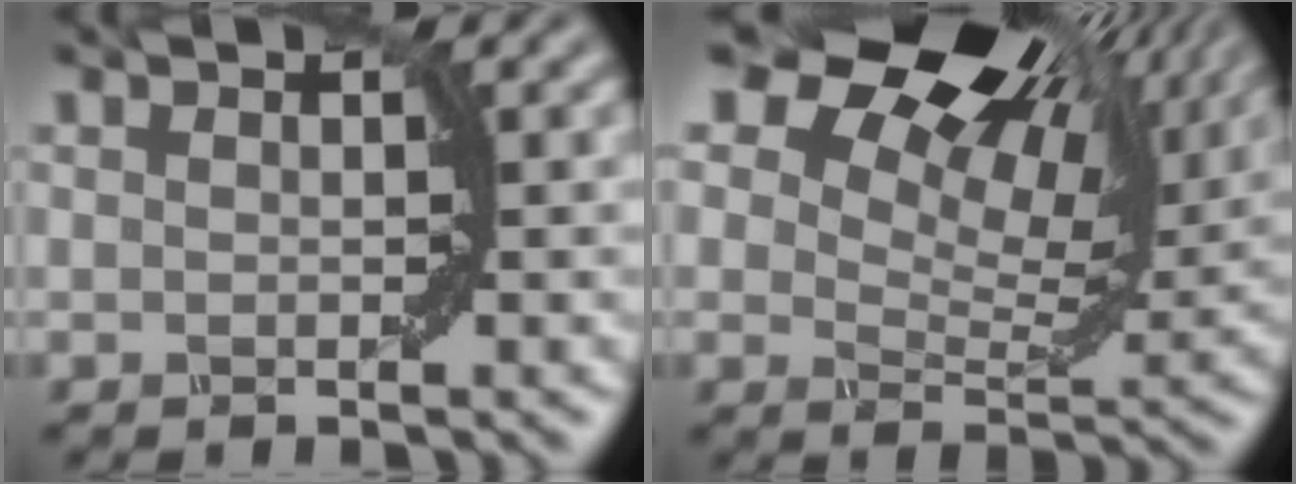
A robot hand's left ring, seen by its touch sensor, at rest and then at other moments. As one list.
[{"total": 15.6, "force": [10.1, 7.8, 9.0], "torque": [-0.165, 0.055, 0.142]}]